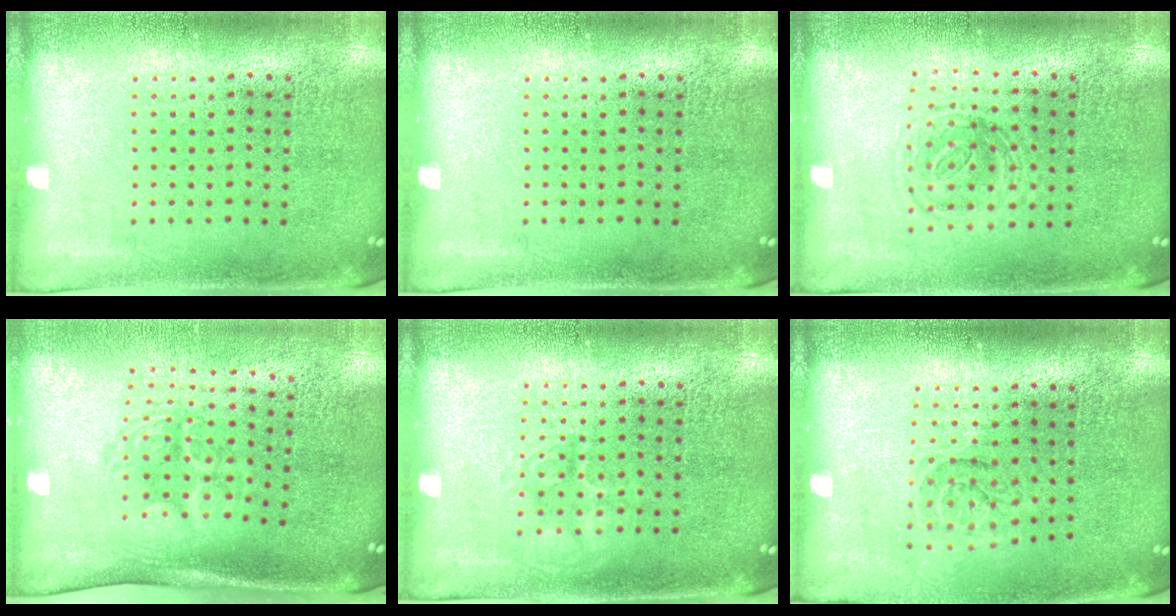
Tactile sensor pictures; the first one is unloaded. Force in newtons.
{"total": 0.0}
{"total": 1.2, "press": 1.0, "slide": 0.8}
{"total": 1.7, "press": 1.3, "slide": 1.2}
{"total": 1.7, "press": 1.6, "slide": 0.3}
{"total": 1.4, "press": 1.1, "slide": 0.8}